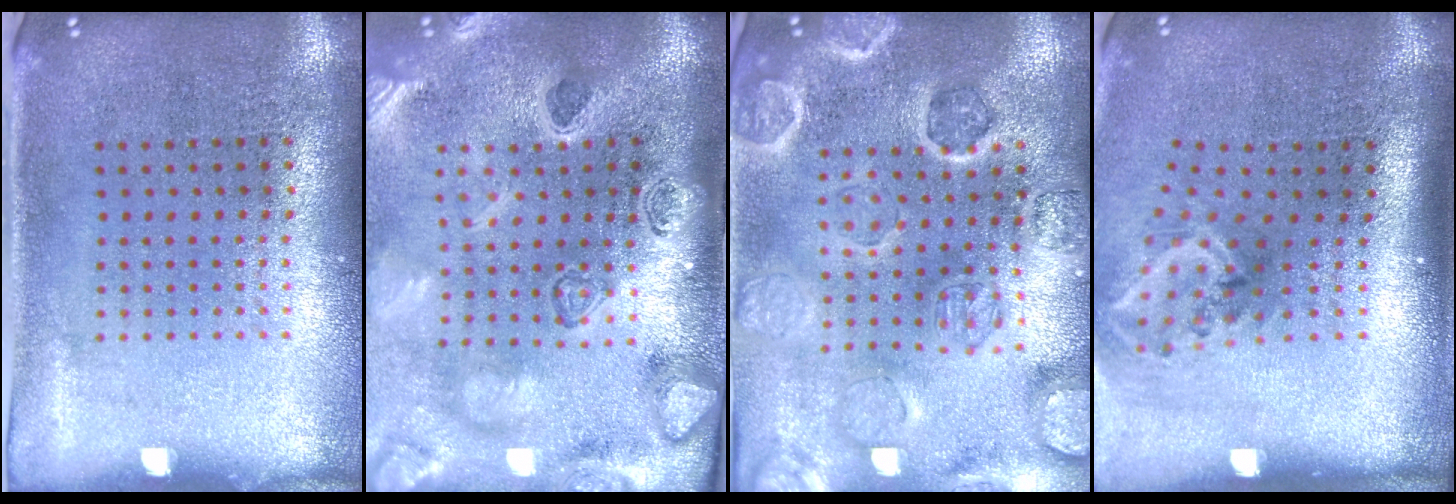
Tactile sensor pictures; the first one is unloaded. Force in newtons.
{"total": 4.3, "press": 3.3, "slide": 2.7}
{"total": 2.7, "press": 2.7, "slide": 0.2}
{"total": 2.1, "press": 1.3, "slide": 1.6}